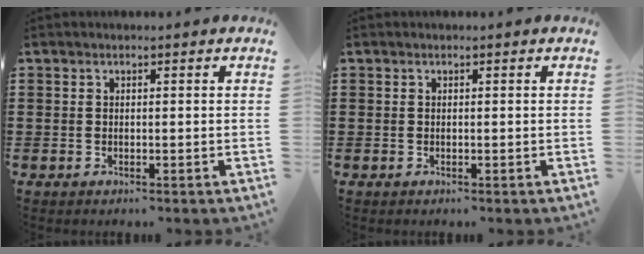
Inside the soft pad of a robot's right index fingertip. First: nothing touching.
{"total": 0.0}